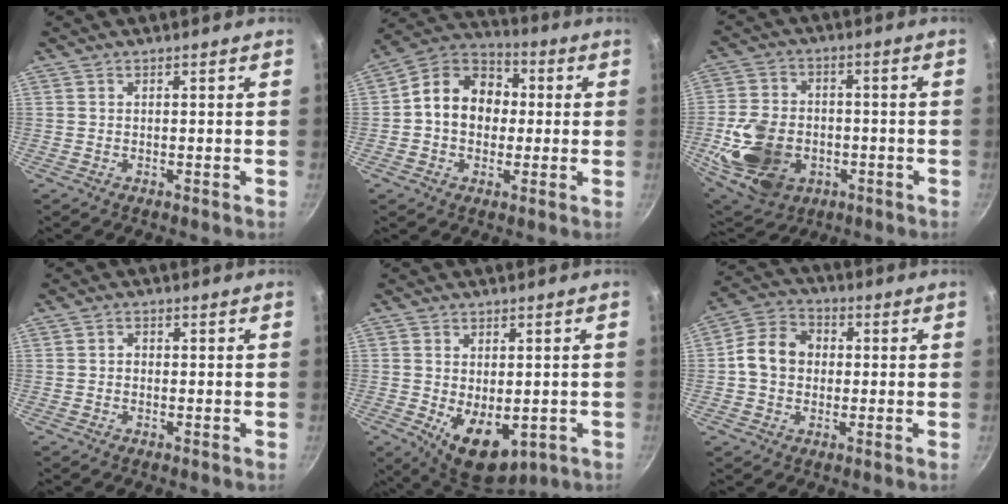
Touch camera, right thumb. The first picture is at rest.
{"total": 13.2, "force": [0.6, 10.6, 7.9], "torque": [-0.088, 0.030, -0.012]}
{"total": 15.7, "force": [-3.9, 11.8, 9.6], "torque": [-0.169, 0.017, -0.057]}
{"total": 1.3, "force": [-0.2, 1.1, 0.7], "torque": [-0.015, 0.006, -0.008]}
{"total": 10.7, "force": [-2.2, 6.5, 8.1], "torque": [-0.102, -0.015, -0.016]}
{"total": 9.6, "force": [0.2, 7.8, 5.5], "torque": [-0.071, 0.020, -0.017]}